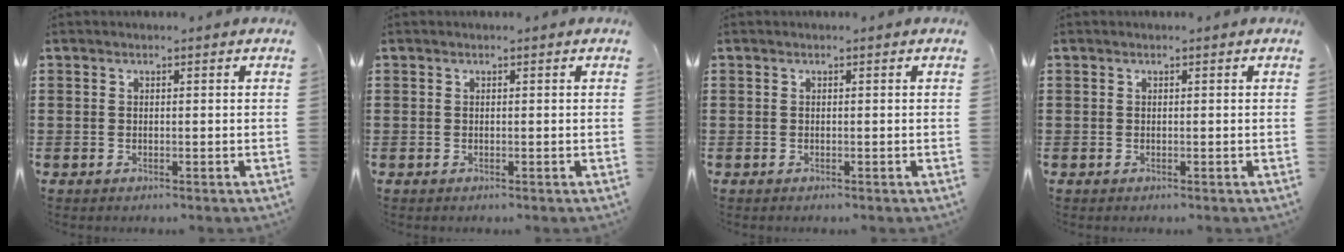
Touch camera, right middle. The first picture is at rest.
{"total": 0.0}
{"total": 0.0}
{"total": 0.0}